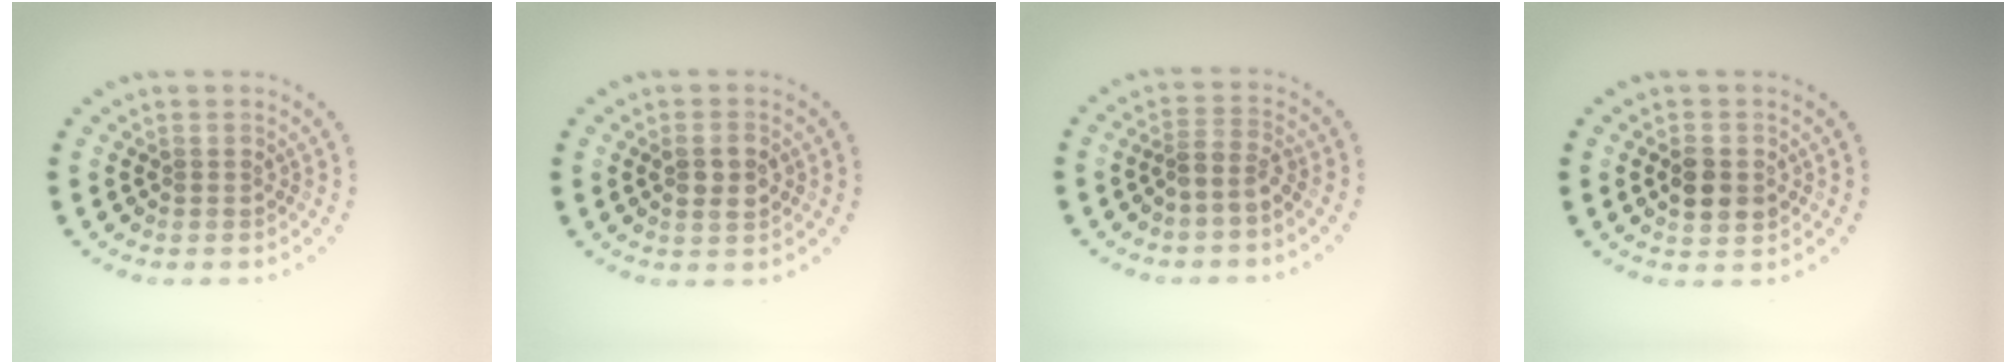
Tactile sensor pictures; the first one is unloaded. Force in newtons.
{"total": 2.2, "press": 2.2, "slide": 0.3}
{"total": 2.3, "press": 1.7, "slide": 1.6}
{"total": 2.9, "press": 2.9, "slide": 0.2}